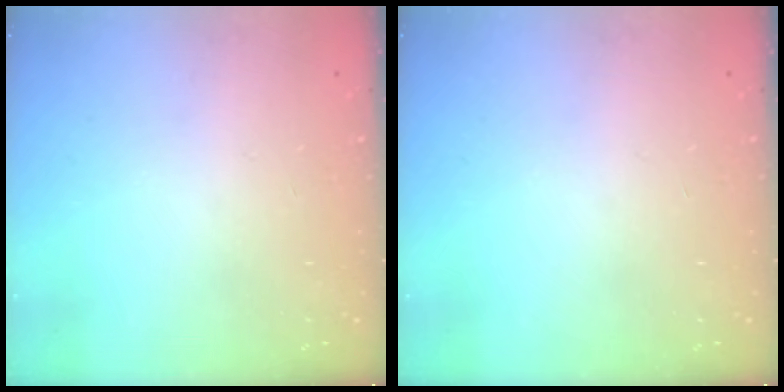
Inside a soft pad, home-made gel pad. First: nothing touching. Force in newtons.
{"total": 0.0}